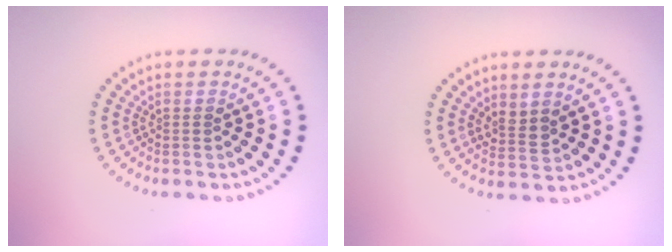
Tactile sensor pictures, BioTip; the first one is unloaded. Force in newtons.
{"total": 1.7, "press": 1.2, "slide": 1.1}